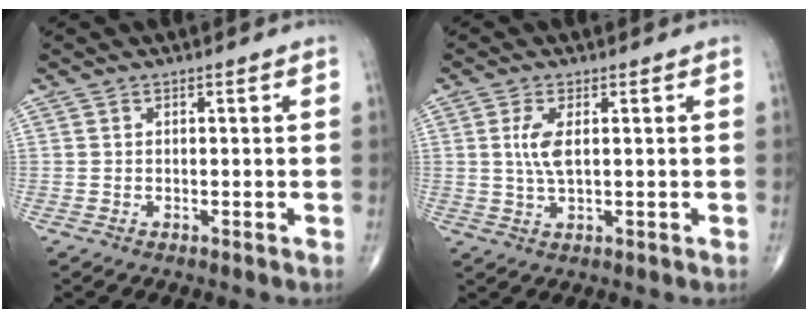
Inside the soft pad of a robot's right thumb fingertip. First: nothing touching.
{"total": 4.4, "force": [0.9, 1.5, 4.0], "torque": [-0.094, -0.004, 0.020]}